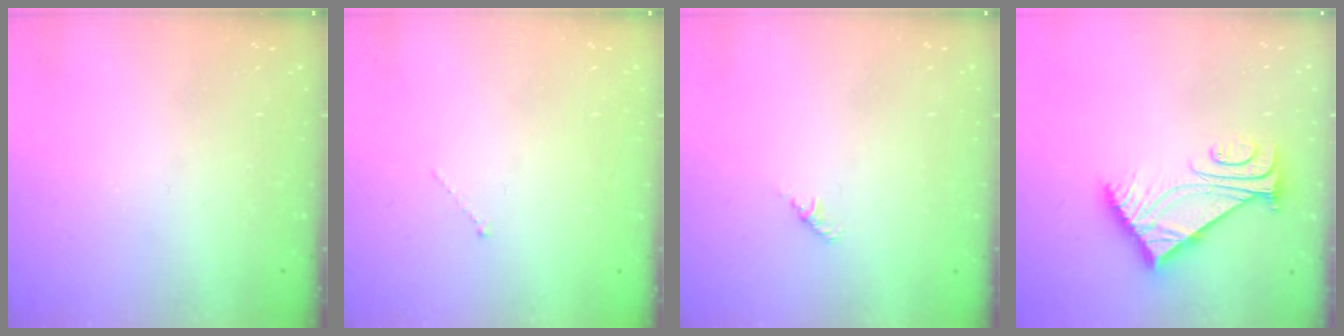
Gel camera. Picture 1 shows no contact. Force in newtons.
{"total": 0.0}
{"total": 1.8, "press": 1.7, "slide": 0.6}
{"total": 8.1, "press": 8.0, "slide": 1.0}